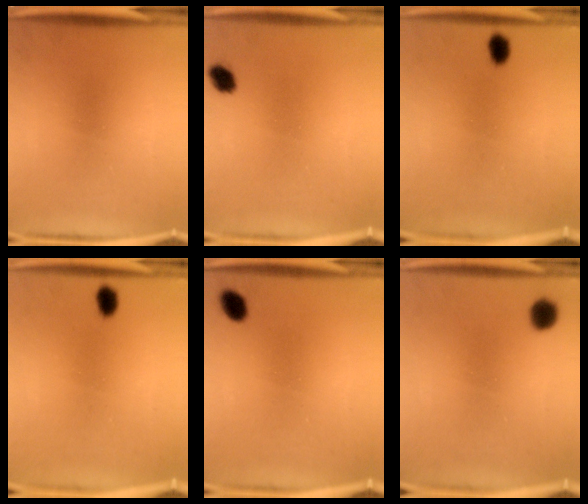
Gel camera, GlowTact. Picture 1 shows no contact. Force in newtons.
{"total": 2.8}
{"total": 2.4}
{"total": 2.4}
{"total": 3.2}
{"total": 5.5}